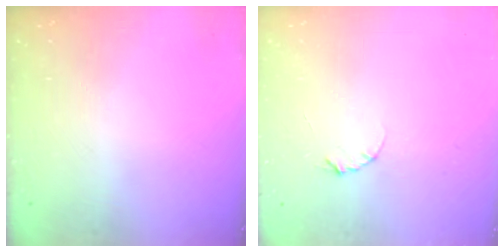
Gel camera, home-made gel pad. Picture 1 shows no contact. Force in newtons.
{"total": 2.3, "press": 2.3, "slide": 0.4}